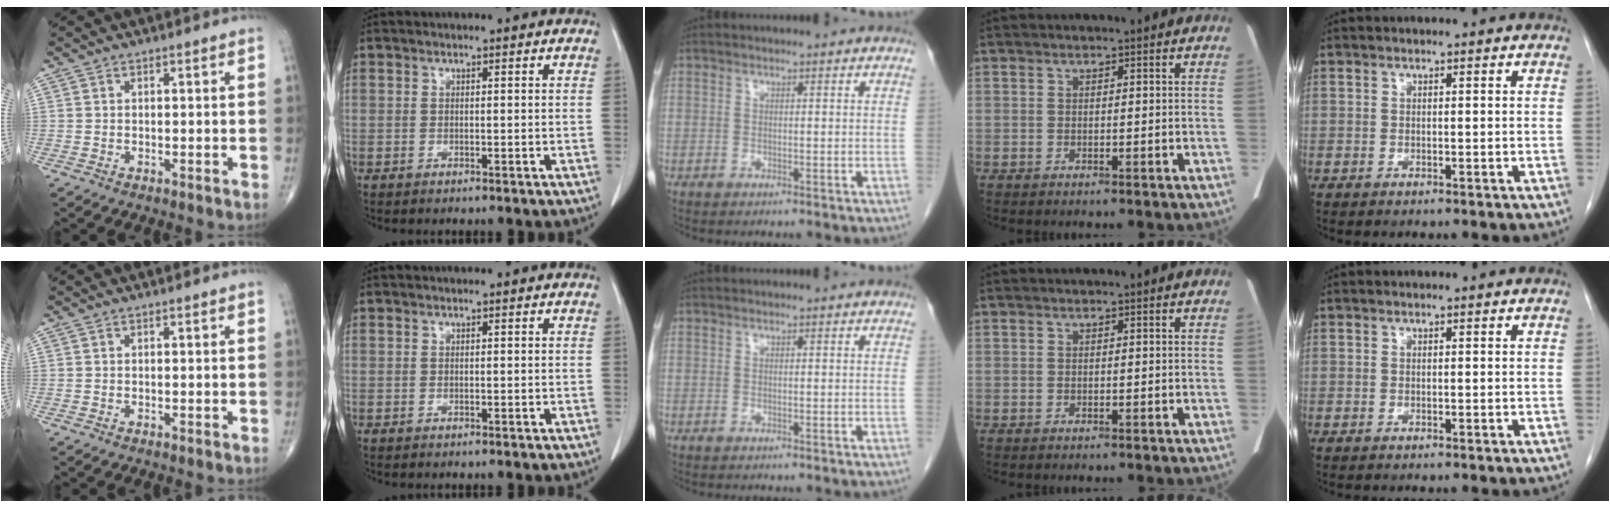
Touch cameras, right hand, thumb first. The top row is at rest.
{}